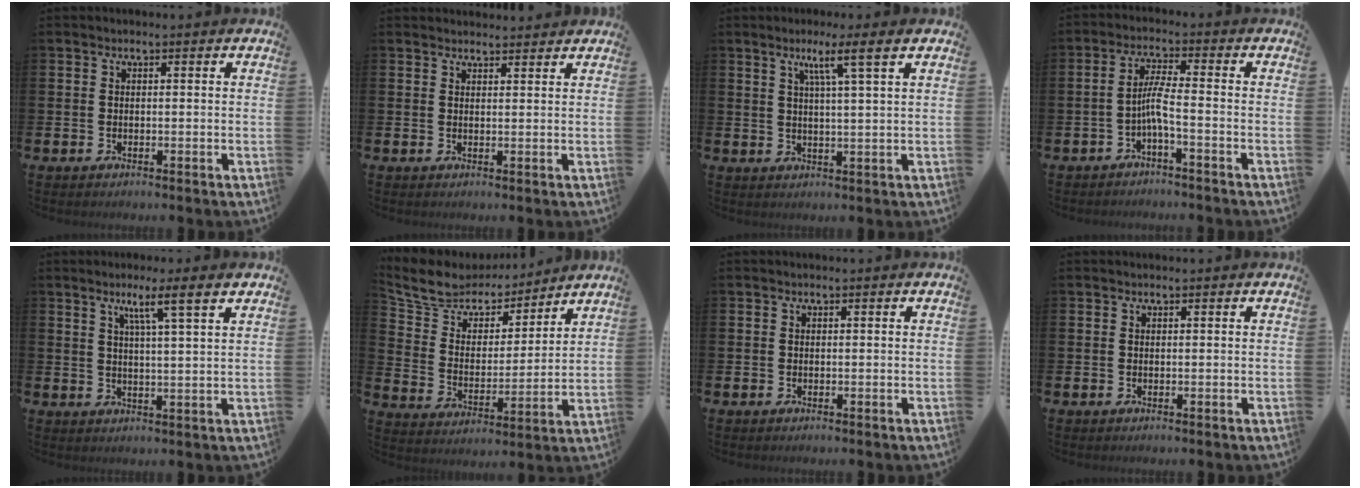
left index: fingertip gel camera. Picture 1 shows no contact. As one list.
[{"total": 2.0, "force": [1.9, 0.3, -0.1], "torque": [0.015, -0.013, 0.032]}, {"total": 4.8, "force": [3.0, -0.5, 3.7], "torque": [-0.071, -0.008, 0.045]}, {"total": 3.4, "force": [-1.9, 0.1, 2.9], "torque": [-0.053, 0.005, -0.039]}, {"total": 5.1, "force": [3.8, -0.4, 3.4], "torque": [-0.060, -0.019, 0.059]}, {"total": 8.1, "force": [7.2, 3.5, 1.2], "torque": [-0.070, -0.049, 0.129]}, {"total": 0.0}, {"total": 0.0}]